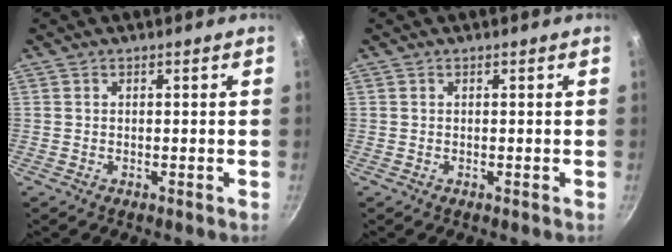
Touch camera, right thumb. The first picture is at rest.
{"total": 0.0}